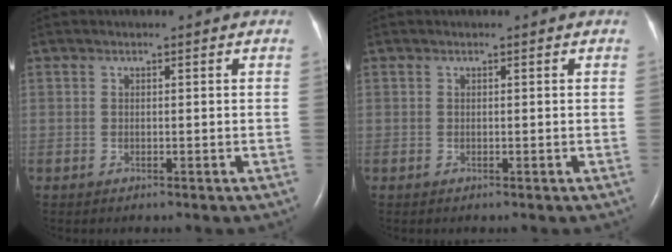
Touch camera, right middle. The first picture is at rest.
{"total": 0.0}